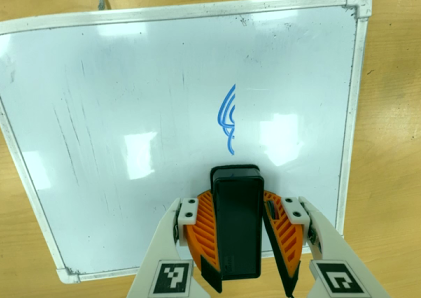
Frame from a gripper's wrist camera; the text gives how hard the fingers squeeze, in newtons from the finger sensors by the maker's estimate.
{"total": 7.4, "left": 7.9, "right": 6.9}